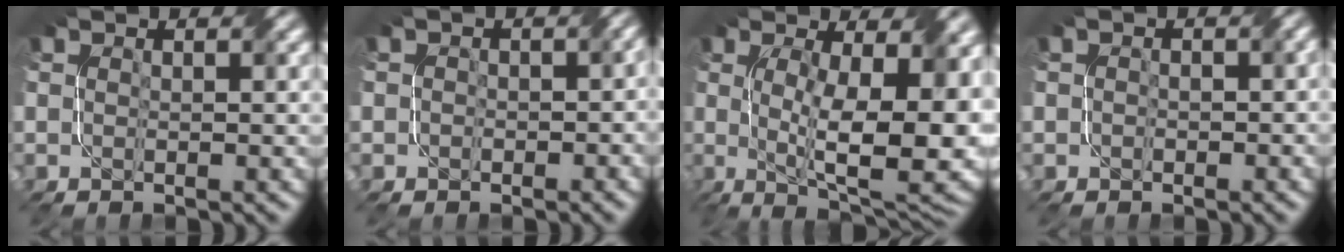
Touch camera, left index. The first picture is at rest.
{"total": 2.7, "force": [-0.3, 2.2, 1.5], "torque": [0.000, 0.002, -0.006]}
{"total": 12.9, "force": [0.0, 4.6, 12.1], "torque": [-0.173, -0.008, 0.005]}
{"total": 1.3, "force": [0.0, 1.0, 0.8], "torque": [-0.008, -0.001, -0.004]}